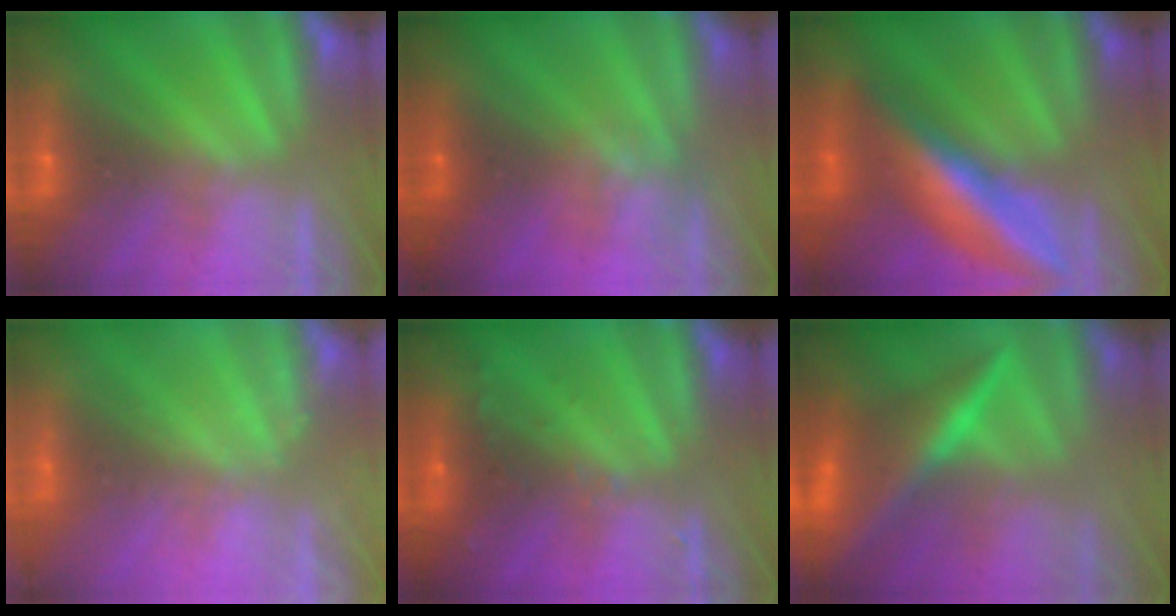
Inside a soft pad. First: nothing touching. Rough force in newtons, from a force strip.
{"total": 2.4}
{"total": 13.7}
{"total": 2.4}
{"total": 2.9}
{"total": 13.7}